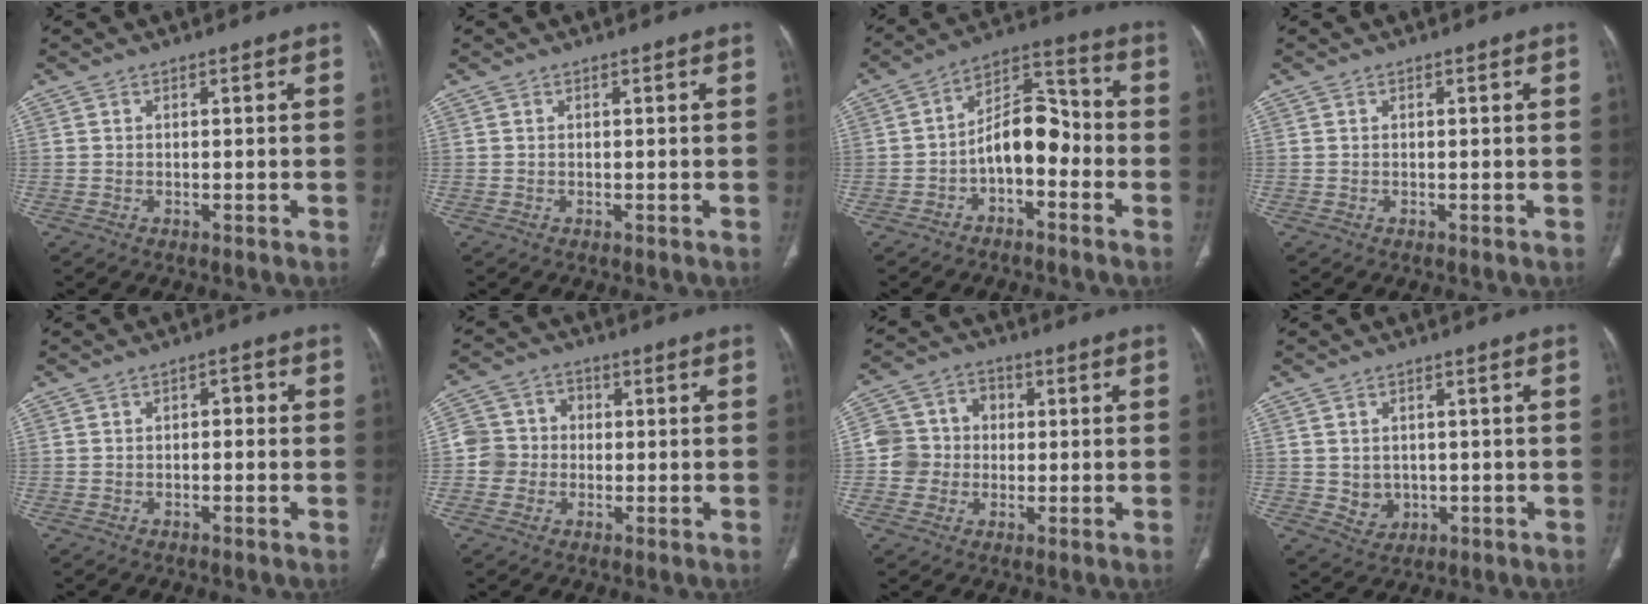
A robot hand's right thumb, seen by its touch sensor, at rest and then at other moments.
{"total": 0.0}
{"total": 10.6, "force": [-3.1, 6.0, 8.2], "torque": [-0.108, 0.053, -0.062]}
{"total": 0.0}
{"total": 2.1, "force": [-0.1, 1.4, 1.7], "torque": [-0.013, 0.009, -0.009]}
{"total": 6.4, "force": [-0.7, 6.2, 1.5], "torque": [-0.004, 0.021, -0.022]}
{"total": 8.3, "force": [-0.3, 8.0, 2.4], "torque": [-0.013, 0.026, -0.013]}
{"total": 4.0, "force": [-0.2, 3.5, 1.9], "torque": [-0.017, -0.001, 0.010]}